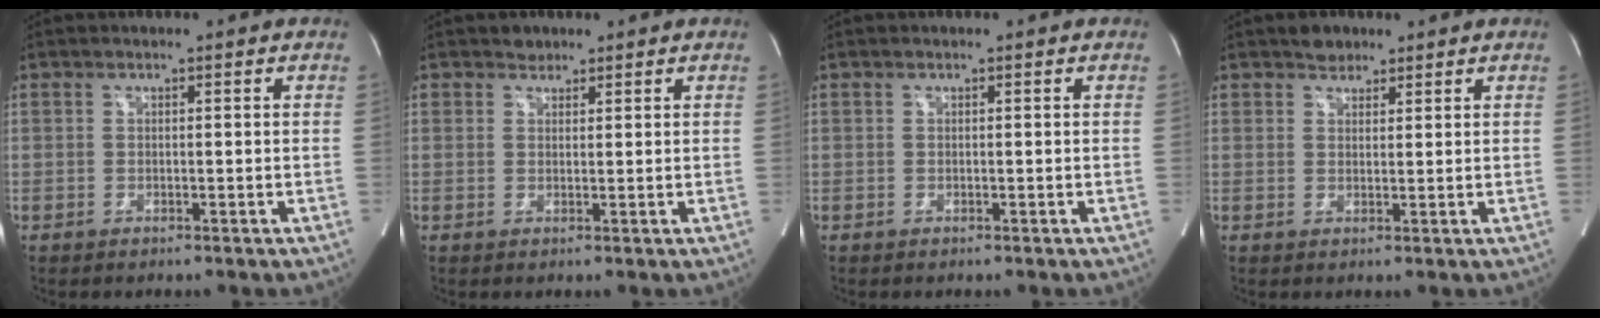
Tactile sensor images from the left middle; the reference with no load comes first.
{"total": 1.5, "force": [1.1, 1.0, 0.0], "torque": [0.005, 0.001, 0.014]}
{"total": 0.0}
{"total": 2.5, "force": [1.9, 1.5, 0.4], "torque": [-0.006, 0.005, 0.029]}